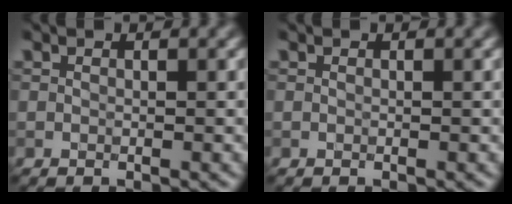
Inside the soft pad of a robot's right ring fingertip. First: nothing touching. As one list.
[{"total": 0.0}]